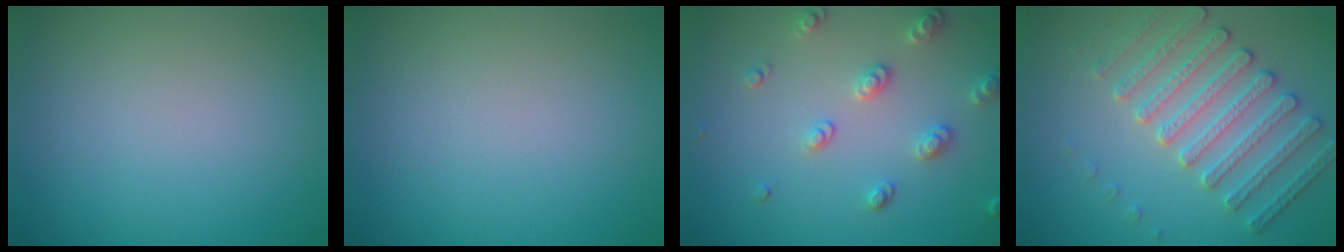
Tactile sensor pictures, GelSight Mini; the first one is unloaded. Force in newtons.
{"total": 0.0}
{"total": 2.7, "press": 2.7, "slide": 0.5}
{"total": 4.2, "press": 4.2, "slide": 0.5}